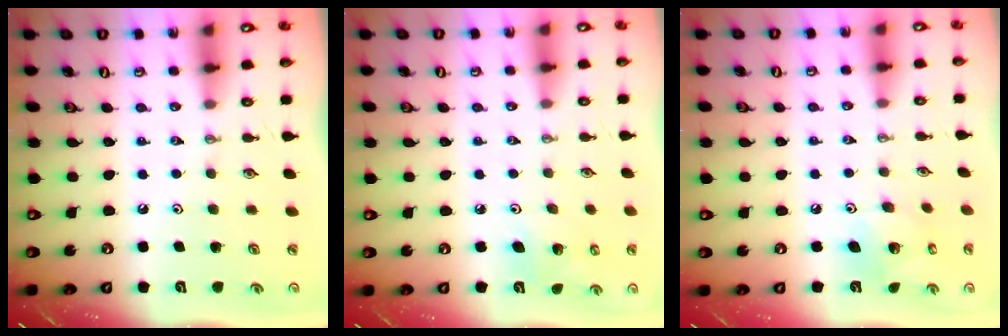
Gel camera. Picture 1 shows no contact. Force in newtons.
{"total": 5.4, "press": 5.1, "slide": 1.7}
{"total": 9.3, "press": 9.3, "slide": 0.2}